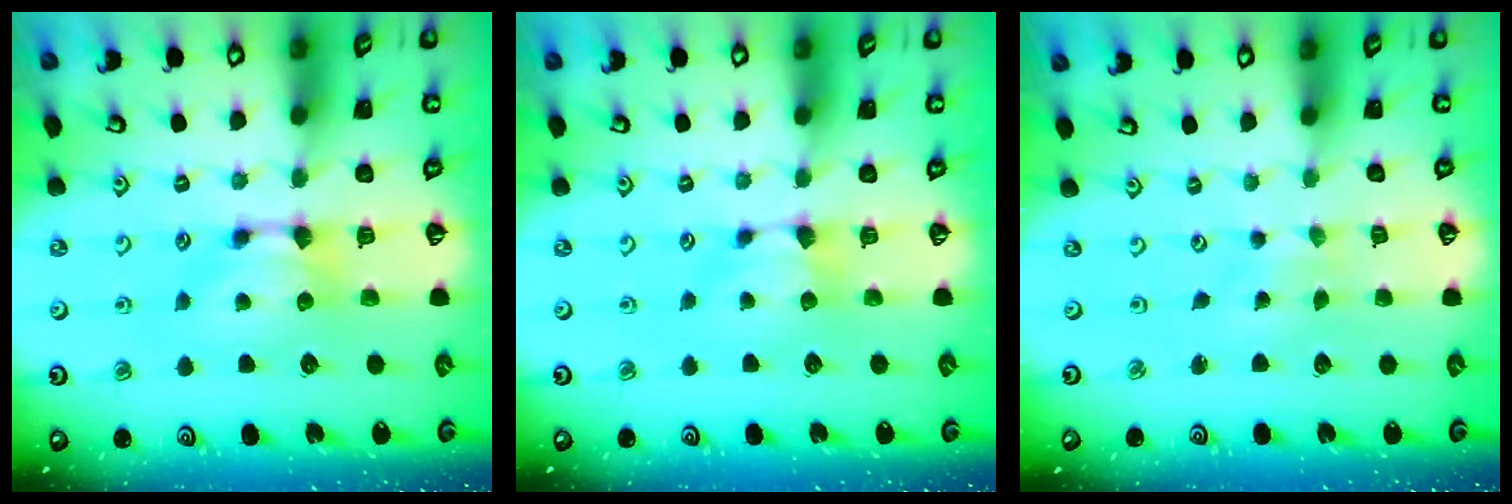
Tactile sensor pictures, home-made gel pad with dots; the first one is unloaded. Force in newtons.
{"total": 0.0}
{"total": 6.0, "press": 5.6, "slide": 2.0}